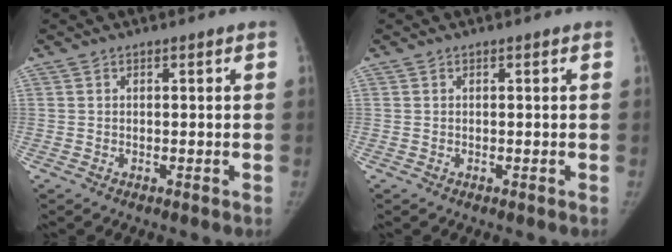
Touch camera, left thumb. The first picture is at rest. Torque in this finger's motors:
{"motor_torque": [-0.30, -0.30, 0.02, 0.02, -0.01]}